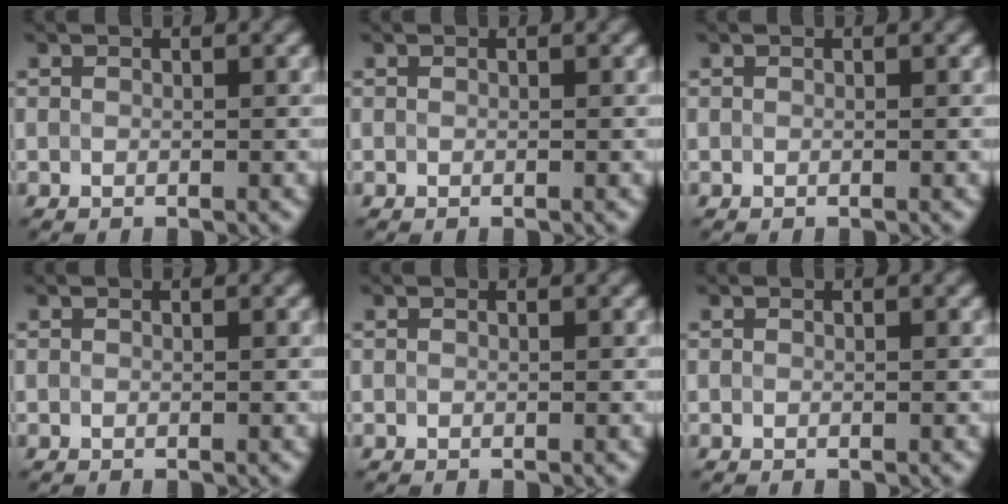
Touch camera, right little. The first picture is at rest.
{"total": 0.0}
{"total": 0.0}
{"total": 0.0}
{"total": 0.0}
{"total": 0.0}